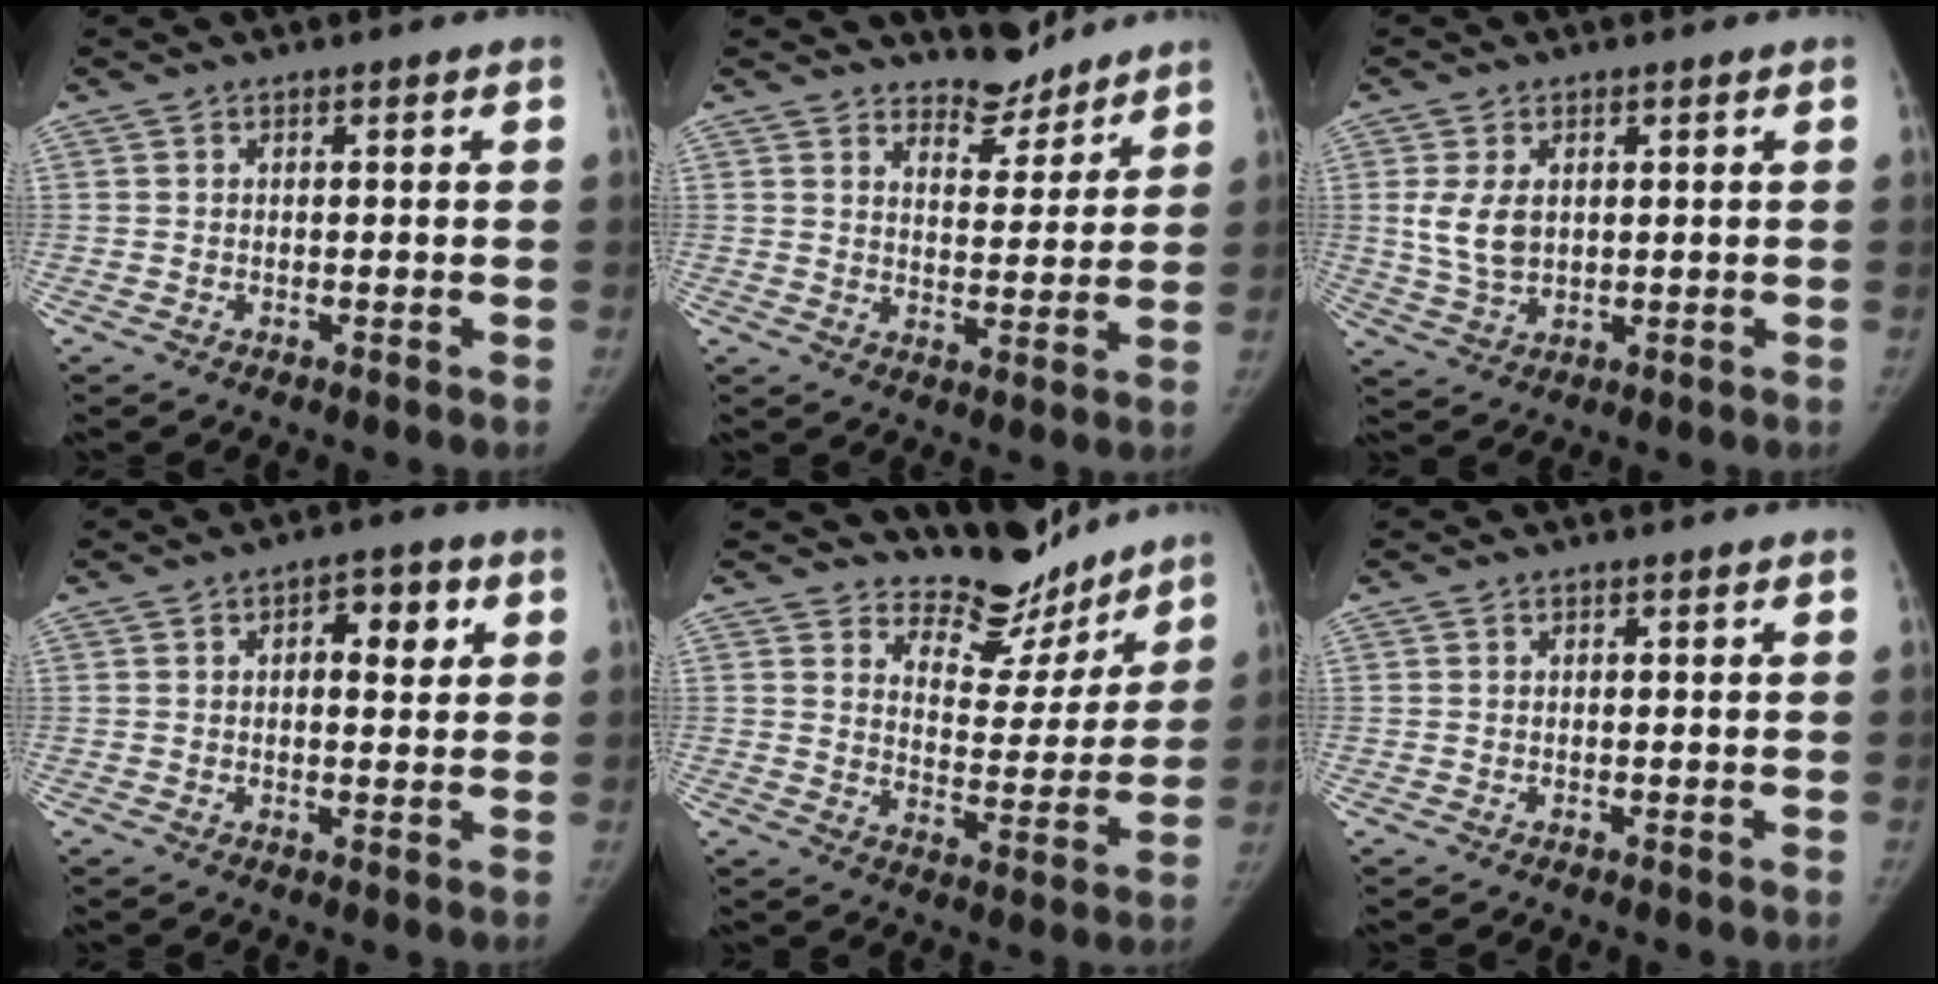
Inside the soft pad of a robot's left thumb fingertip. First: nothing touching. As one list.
[{"total": 6.5, "force": [6.1, 2.3, 0.8], "torque": [0.014, -0.057, 0.102]}, {"total": 6.6, "force": [1.2, 4.2, 4.9], "torque": [-0.091, -0.005, 0.032]}, {"total": 6.1, "force": [1.9, 3.1, 4.8], "torque": [-0.044, 0.001, 0.022]}, {"total": 12.1, "force": [11.0, 4.7, 1.7], "torque": [0.024, -0.101, 0.162]}, {"total": 0.0}]